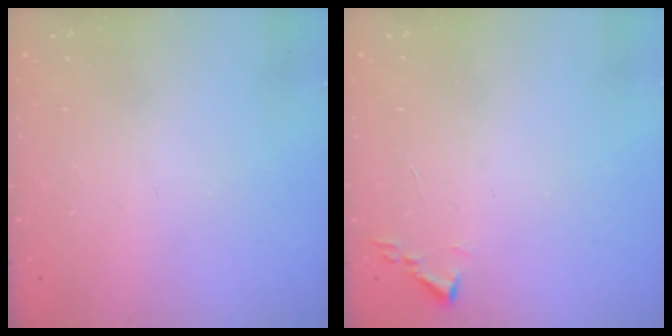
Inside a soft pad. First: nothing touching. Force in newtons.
{"total": 1.9, "press": 1.8, "slide": 0.3}